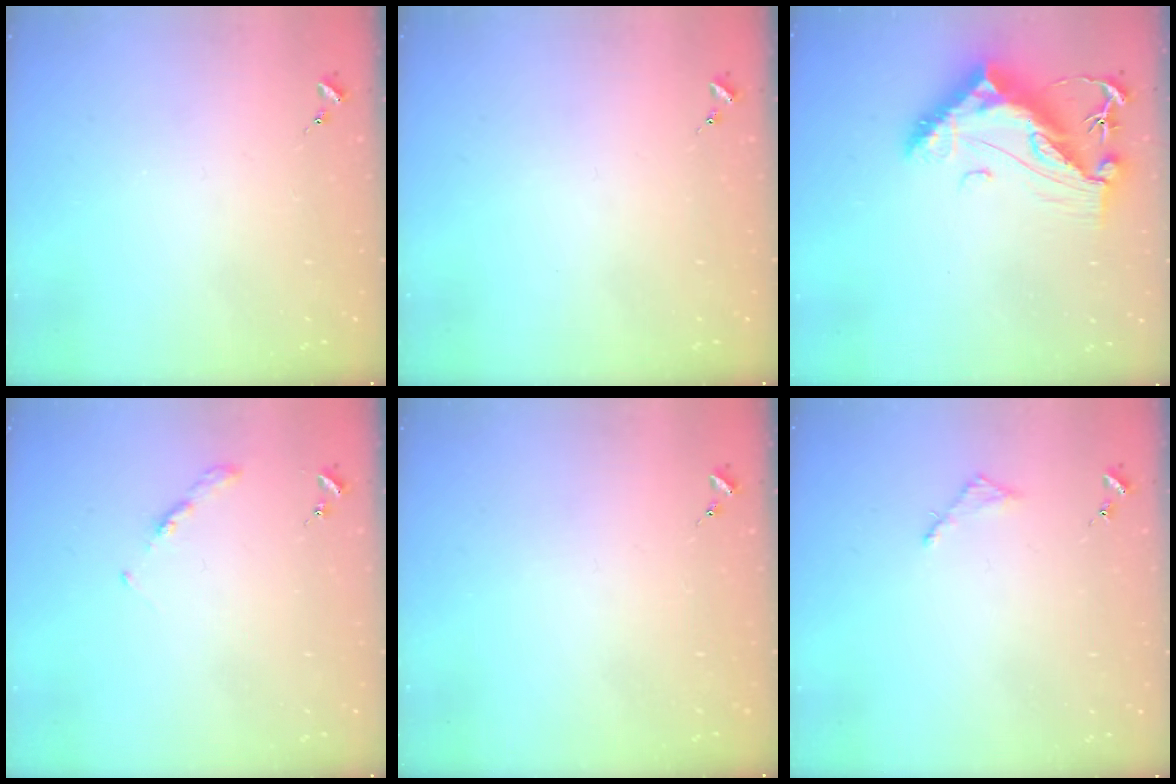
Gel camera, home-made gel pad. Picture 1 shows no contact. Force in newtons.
{"total": 0.0}
{"total": 13.5, "press": 13.4, "slide": 1.3}
{"total": 3.2, "press": 3.2, "slide": 0.4}
{"total": 0.0}
{"total": 2.8, "press": 2.7, "slide": 0.3}